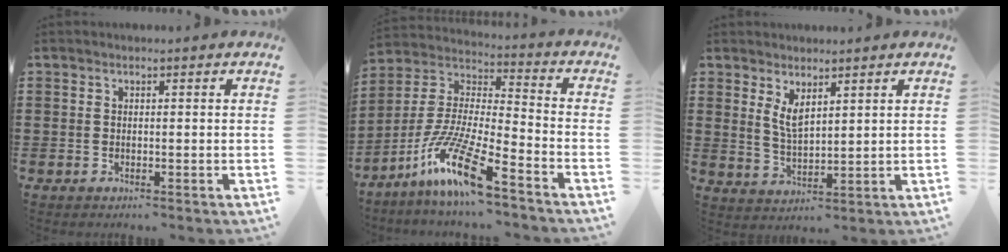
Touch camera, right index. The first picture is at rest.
{"total": 13.1, "force": [-9.4, 0.6, 9.0], "torque": [-0.199, -0.003, -0.187]}
{"total": 3.7, "force": [2.2, 1.3, 2.7], "torque": [-0.058, 0.001, 0.040]}